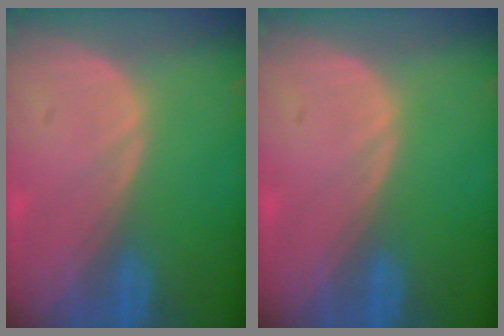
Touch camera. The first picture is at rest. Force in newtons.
{"total": 0.0}